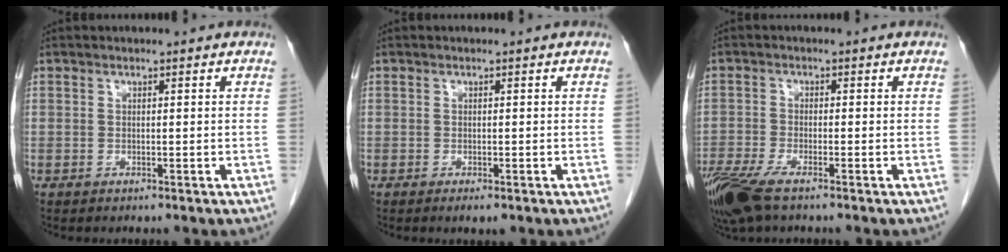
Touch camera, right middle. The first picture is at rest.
{"total": 1.4, "force": [-0.8, 0.5, 1.0], "torque": [-0.012, -0.002, -0.007]}
{"total": 7.9, "force": [-5.5, 2.0, 5.3], "torque": [-0.106, -0.019, -0.103]}